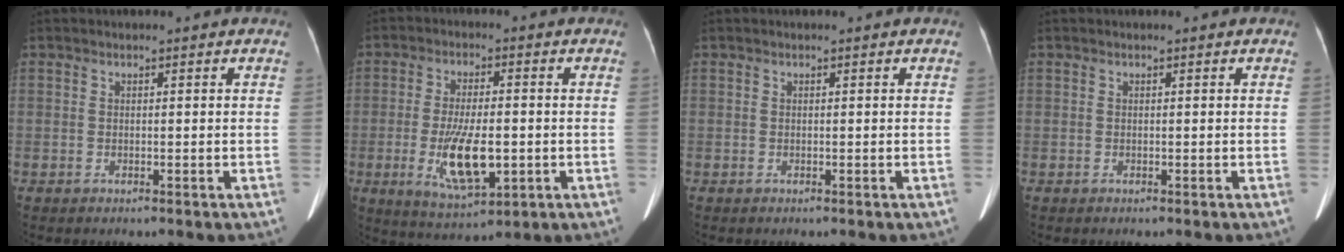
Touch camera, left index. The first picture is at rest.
{"total": 10.0, "force": [-2.0, 3.3, 9.2], "torque": [-0.179, -0.014, -0.028]}
{"total": 0.0}
{"total": 0.0}